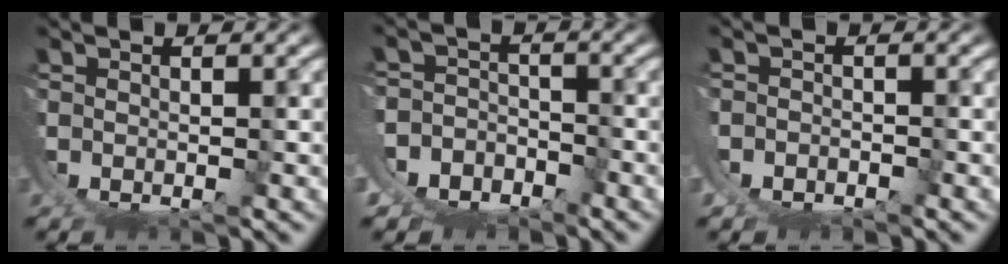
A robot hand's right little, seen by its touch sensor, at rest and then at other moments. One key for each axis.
{"total": 6.8, "fx": -0.5, "fy": 6.2, "fz": 2.8, "tx": -0.079, "ty": -0.025, "tz": -0.012}
{"total": 2.6, "fx": -0.2, "fy": 2.4, "fz": 0.8, "tx": -0.033, "ty": -0.004, "tz": -0.004}